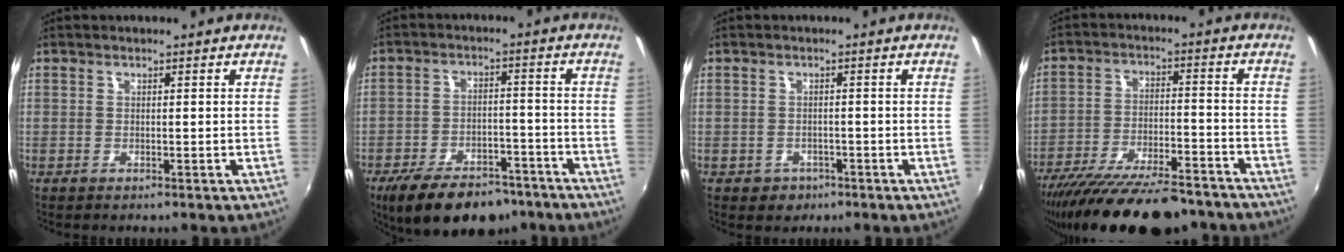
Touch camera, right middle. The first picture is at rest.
{"total": 15.8, "force": [-11.7, 7.0, 8.0], "torque": [-0.162, -0.010, -0.170]}
{"total": 2.9, "force": [-1.3, 2.4, 0.7], "torque": [-0.022, -0.001, -0.016]}
{"total": 23.0, "force": [-19.3, 5.9, 11.0], "torque": [-0.205, -0.037, -0.284]}